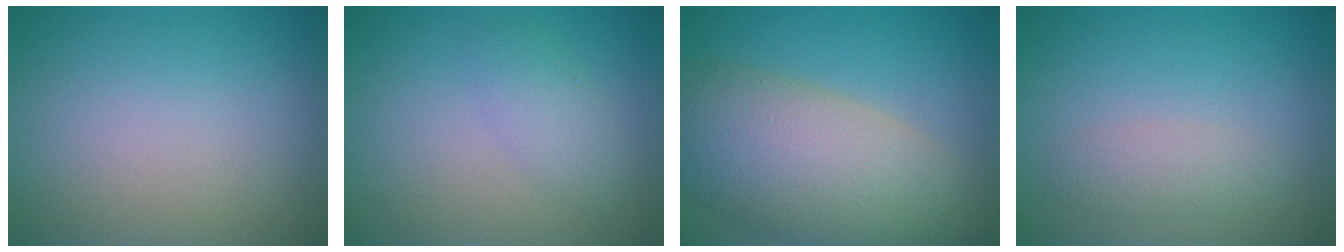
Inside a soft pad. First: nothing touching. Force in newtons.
{"total": 2.1, "press": 2.1, "slide": 0.1}
{"total": 10.7, "press": 10.7, "slide": 0.7}
{"total": 1.7, "press": 1.7, "slide": 0.1}